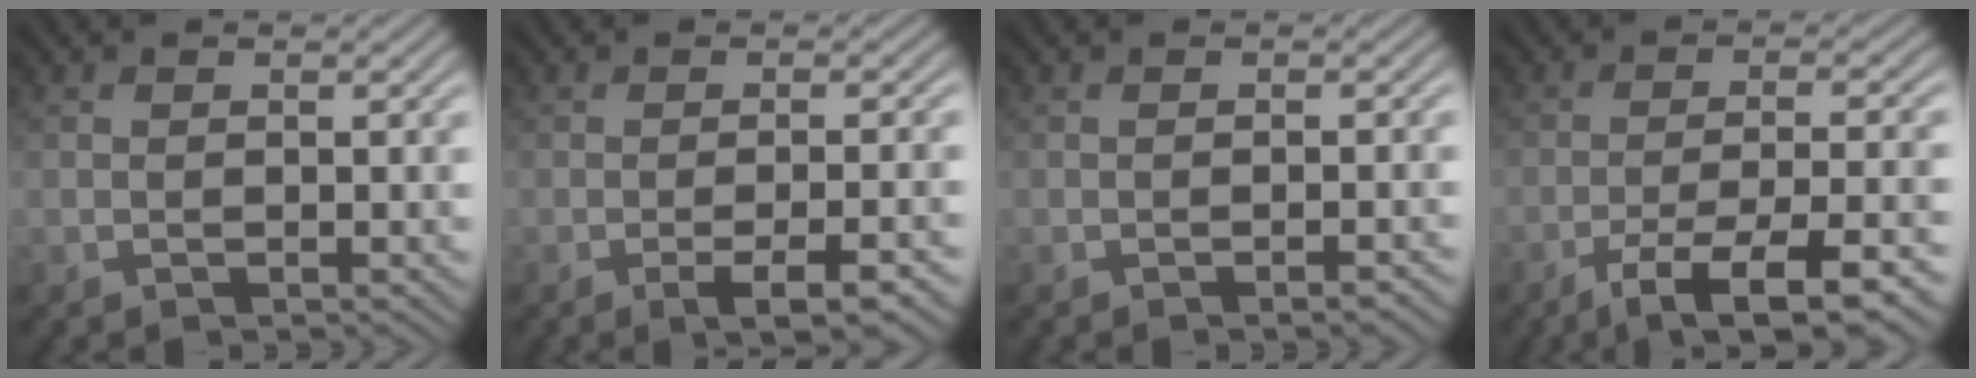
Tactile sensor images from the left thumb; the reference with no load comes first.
{"total": 5.0, "force": [-2.5, 0.8, 4.2], "torque": [-0.059, 0.008, -0.038]}
{"total": 1.5, "force": [-0.9, 0.2, 1.2], "torque": [-0.011, 0.006, -0.019]}
{"total": 8.9, "force": [-5.5, 1.8, 6.7], "torque": [-0.109, 0.001, -0.084]}